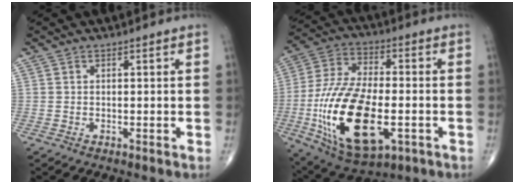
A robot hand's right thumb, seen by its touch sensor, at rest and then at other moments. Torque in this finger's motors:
{"motor_torque": [3.39, 1.63, 2.44, -0.32, 0.62]}